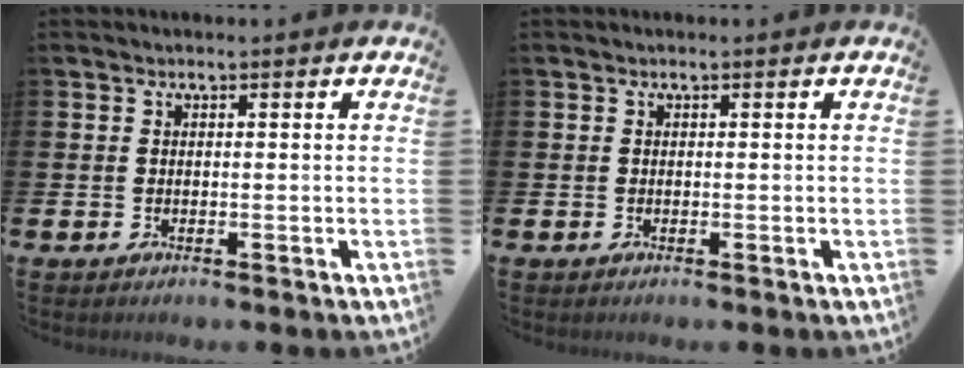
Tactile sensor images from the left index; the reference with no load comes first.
{"total": 0.0}